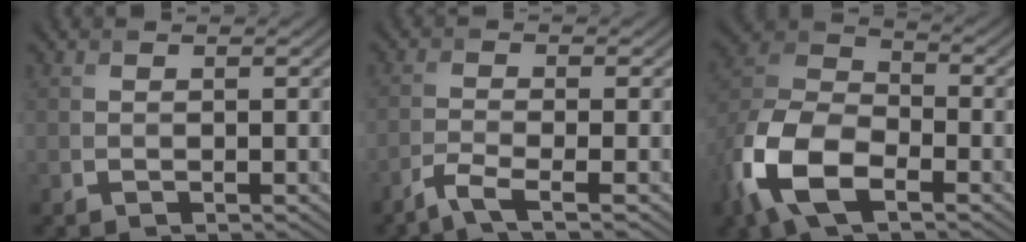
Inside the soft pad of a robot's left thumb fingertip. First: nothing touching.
{"total": 3.3, "force": [-2.2, 0.4, 2.4], "torque": [-0.045, 0.001, -0.061]}
{"total": 13.2, "force": [-6.6, 6.7, 9.3], "torque": [-0.228, -0.020, -0.147]}